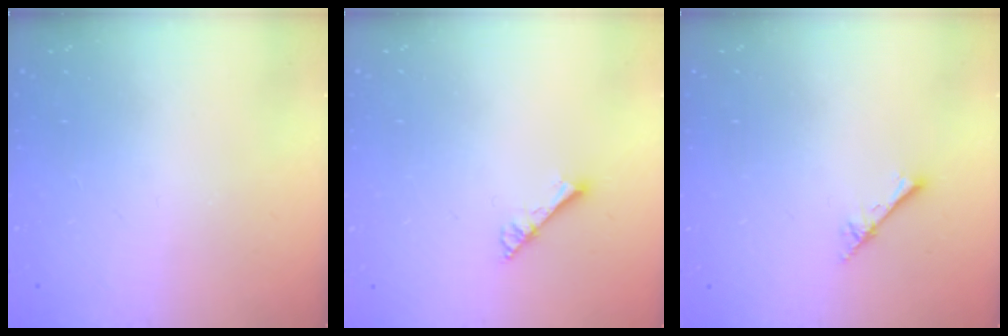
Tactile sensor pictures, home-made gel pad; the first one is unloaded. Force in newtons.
{"total": 2.9, "press": 2.9, "slide": 0.3}
{"total": 2.6, "press": 2.6, "slide": 0.3}